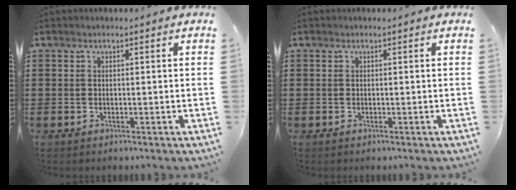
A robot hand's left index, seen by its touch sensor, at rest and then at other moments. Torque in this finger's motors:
{"motor_torque": [0.00, 0.00, 0.00, -0.01]}